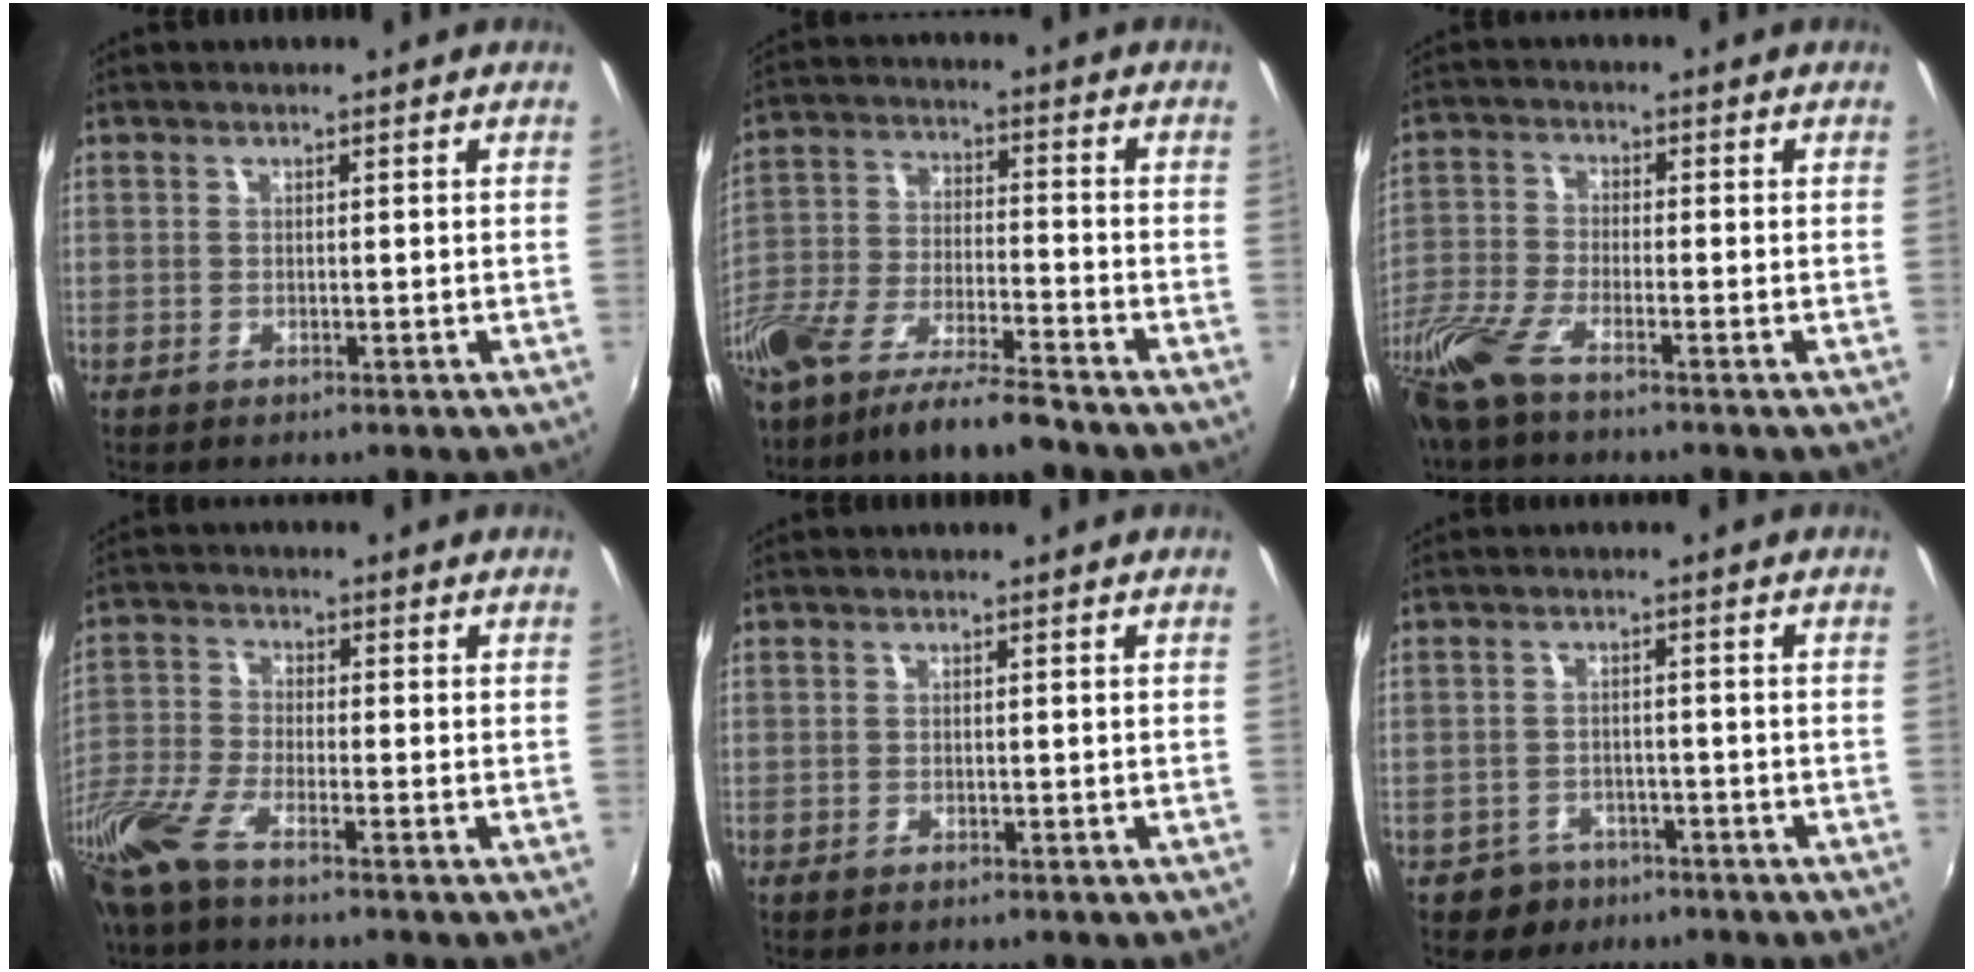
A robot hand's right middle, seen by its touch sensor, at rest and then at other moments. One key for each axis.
{"total": 13.4, "fx": -10.4, "fy": 2.5, "fz": 8.1, "tx": -0.170, "ty": -0.019, "tz": -0.194}
{"total": 9.3, "fx": -7.1, "fy": 1.6, "fz": 5.9, "tx": -0.143, "ty": -0.023, "tz": -0.146}
{"total": 9.0, "fx": -6.9, "fy": 1.2, "fz": 5.7, "tx": -0.135, "ty": -0.021, "tz": -0.143}
{"total": 0.0}
{"total": 4.3, "fx": -2.9, "fy": 3.2, "fz": 0.4, "tx": -0.024, "ty": 0.008, "tz": -0.043}